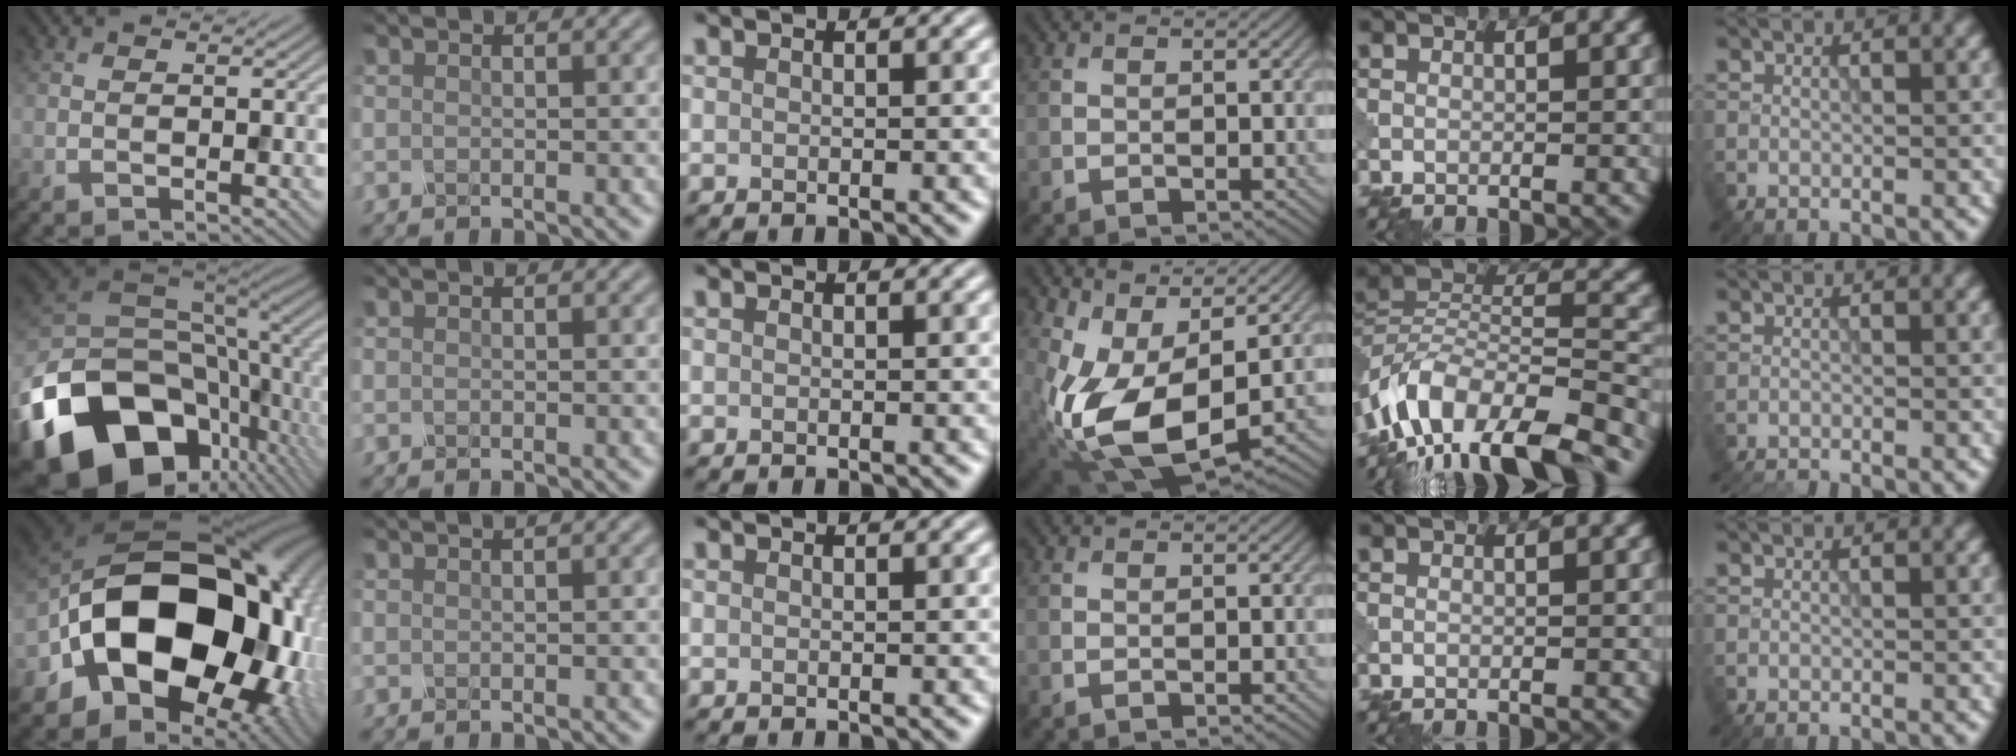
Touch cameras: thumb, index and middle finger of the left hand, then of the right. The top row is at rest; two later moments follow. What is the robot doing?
{"motion": "shake", "object": "sieve"}